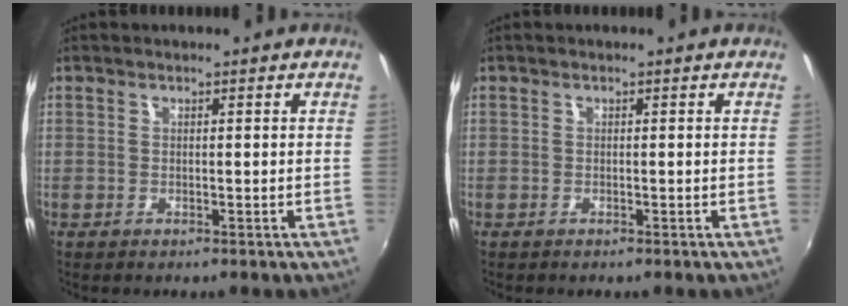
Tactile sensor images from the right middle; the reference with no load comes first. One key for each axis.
{"total": 0.0}